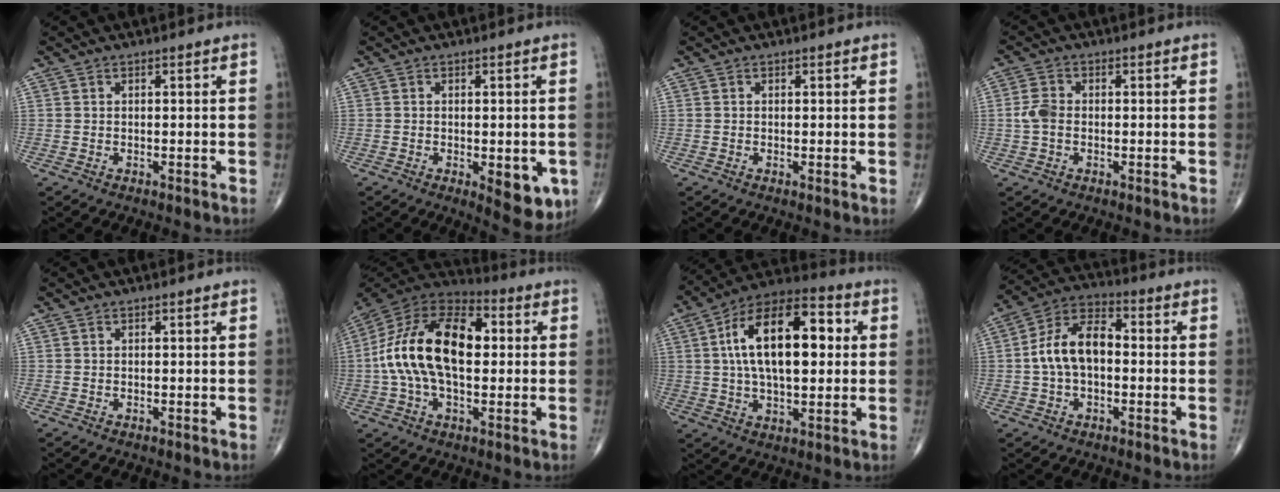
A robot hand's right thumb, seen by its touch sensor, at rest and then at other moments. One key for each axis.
{"total": 7.7, "fx": -2.3, "fy": 3.2, "fz": 6.6, "tx": -0.063, "ty": -0.010, "tz": -0.023}
{"total": 0.6, "fx": 0.0, "fy": 0.1, "fz": 0.6, "tx": -0.013, "ty": -0.003, "tz": -0.003}
{"total": 3.6, "fx": -0.4, "fy": 2.5, "fz": 2.6, "tx": -0.058, "ty": 0.008, "tz": -0.013}
{"total": 0.0}
{"total": 20.9, "fx": 1.2, "fy": 11.6, "fz": 17.4, "tx": -0.326, "ty": 0.030, "tz": 0.011}
{"total": 19.9, "fx": 3.2, "fy": 9.8, "fz": 17.0, "tx": -0.269, "ty": 0.022, "tz": 0.045}
{"total": 11.2, "fx": -0.3, "fy": 6.7, "fz": 8.9, "tx": -0.161, "ty": 0.037, "tz": -0.016}